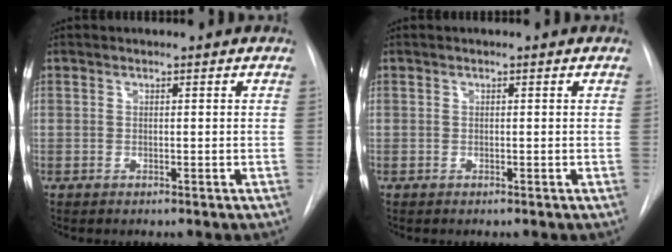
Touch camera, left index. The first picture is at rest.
{"total": 0.0}